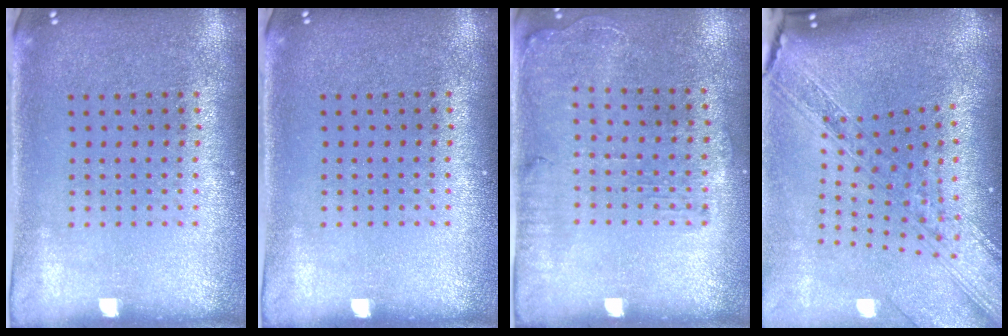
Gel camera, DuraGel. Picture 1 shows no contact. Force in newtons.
{"total": 0.0}
{"total": 1.3, "press": 1.2, "slide": 0.4}
{"total": 3.0, "press": 2.3, "slide": 1.9}